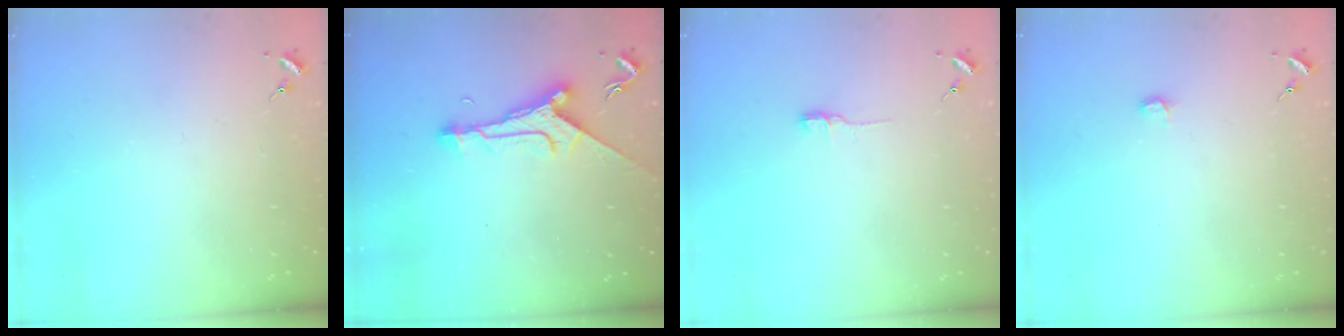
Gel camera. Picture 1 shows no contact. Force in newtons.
{"total": 9.5, "press": 9.5, "slide": 0.3}
{"total": 6.1, "press": 6.1, "slide": 0.6}
{"total": 3.4, "press": 3.4, "slide": 0.4}